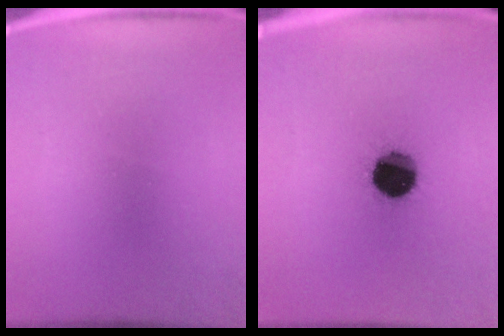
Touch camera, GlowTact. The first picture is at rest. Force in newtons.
{"total": 14.6}